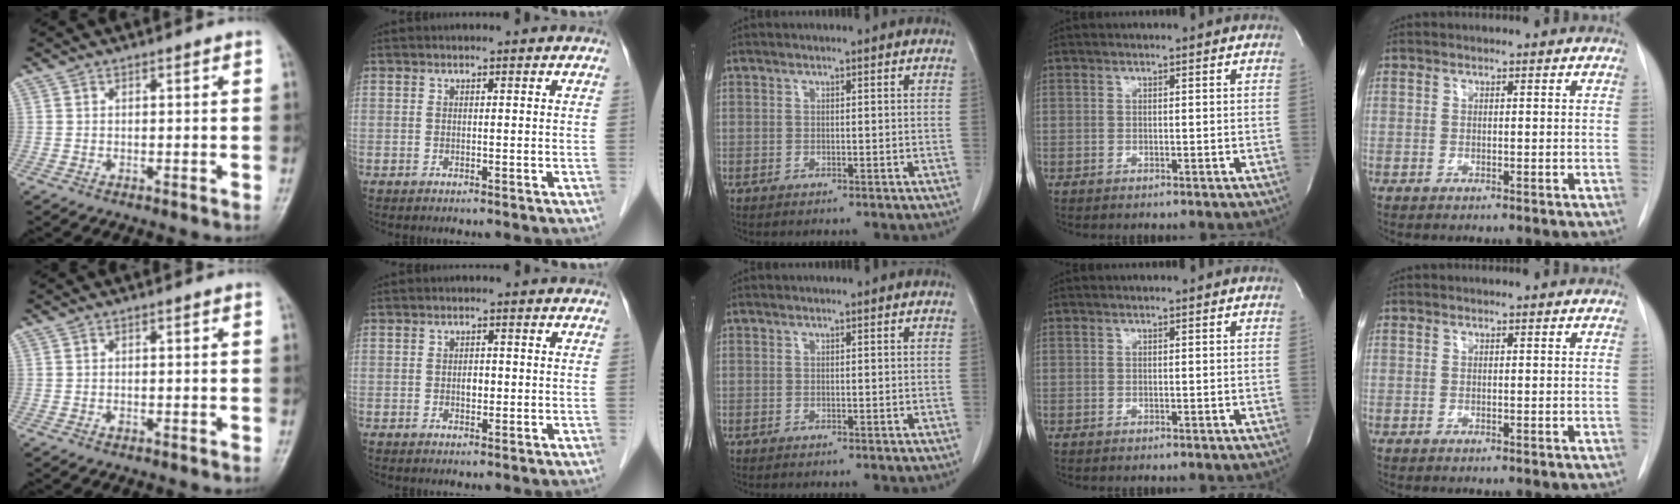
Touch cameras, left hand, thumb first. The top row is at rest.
{"thumb": {"total": 0.6, "force": [-0.3, 0.4, 0.4], "torque": [-0.006, 0.004, -0.006]}, "index": {"total": 1.5, "force": [-0.5, 0.9, 1.1], "torque": [-0.017, -0.002, -0.006]}}